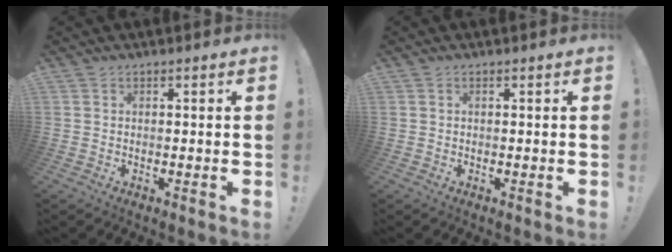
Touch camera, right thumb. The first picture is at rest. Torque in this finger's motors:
{"motor_torque": [-0.14, -0.01, -0.19, 0.11, 0.03]}